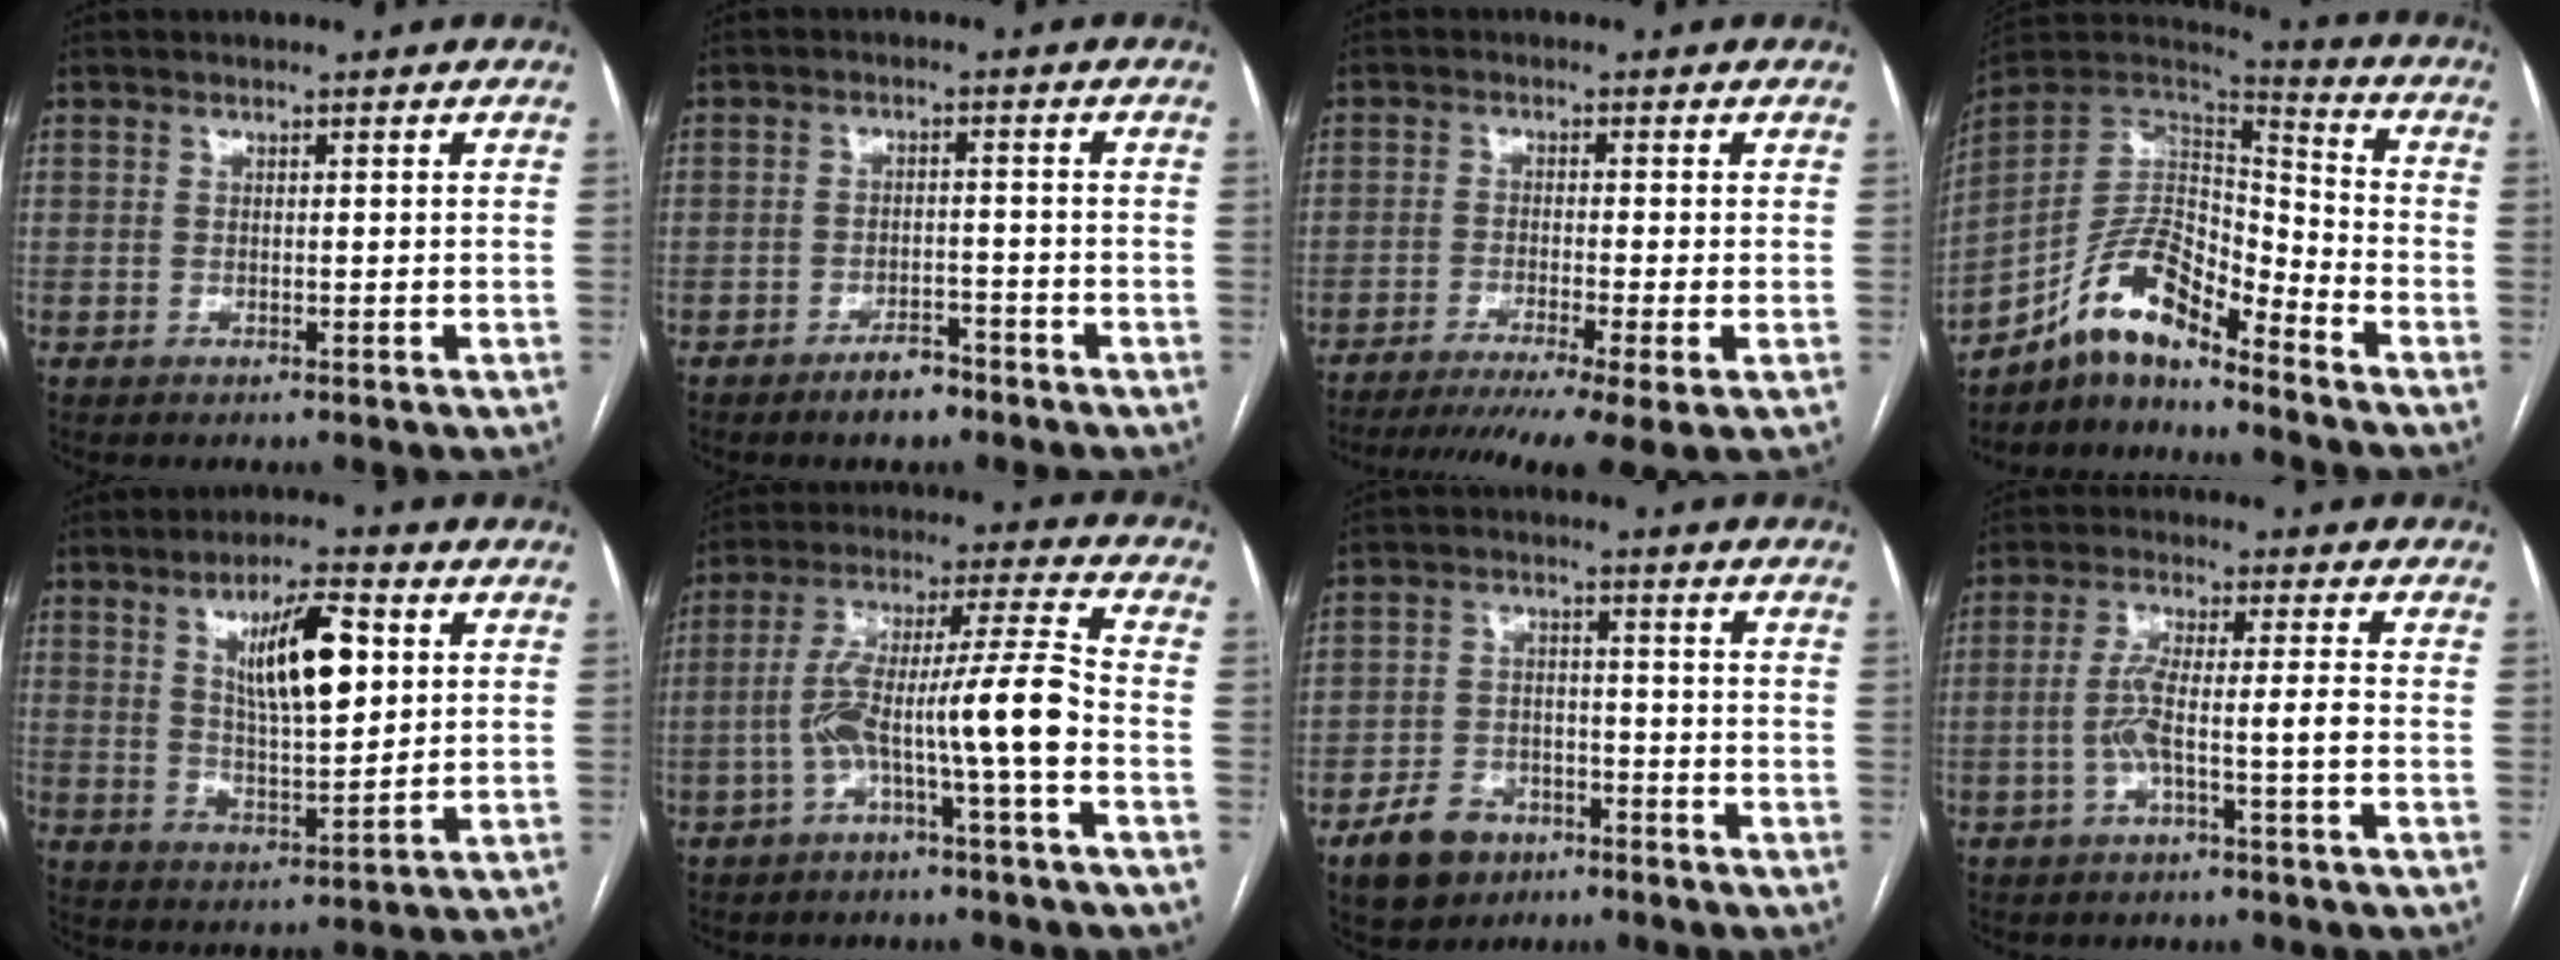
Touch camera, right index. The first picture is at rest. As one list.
[{"total": 3.8, "force": [-3.0, 1.6, 1.9], "torque": [-0.030, 0.003, -0.044]}, {"total": 12.6, "force": [-9.2, -0.4, 8.6], "torque": [-0.123, -0.023, -0.143]}, {"total": 13.0, "force": [-9.6, 3.9, 7.9], "torque": [-0.144, 0.034, -0.174]}, {"total": 10.9, "force": [3.6, 2.5, 10.0], "torque": [-0.172, 0.004, 0.066]}, {"total": 11.3, "force": [-3.6, -0.4, 10.7], "torque": [-0.194, 0.035, -0.063]}, {"total": 7.9, "force": [-4.9, 5.5, 3.1], "torque": [-0.067, 0.011, -0.076]}, {"total": 5.6, "force": [-1.8, -0.1, 5.3], "torque": [-0.109, 0.018, -0.031]}]